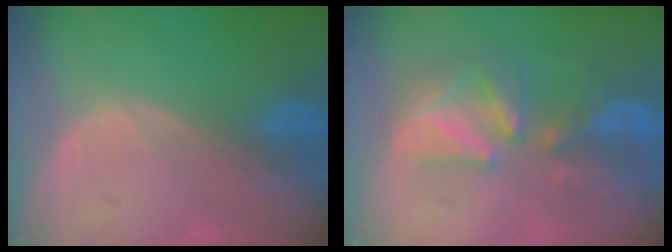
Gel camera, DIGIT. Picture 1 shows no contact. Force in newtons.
{"total": 8.0, "press": 7.9, "slide": 1.5}